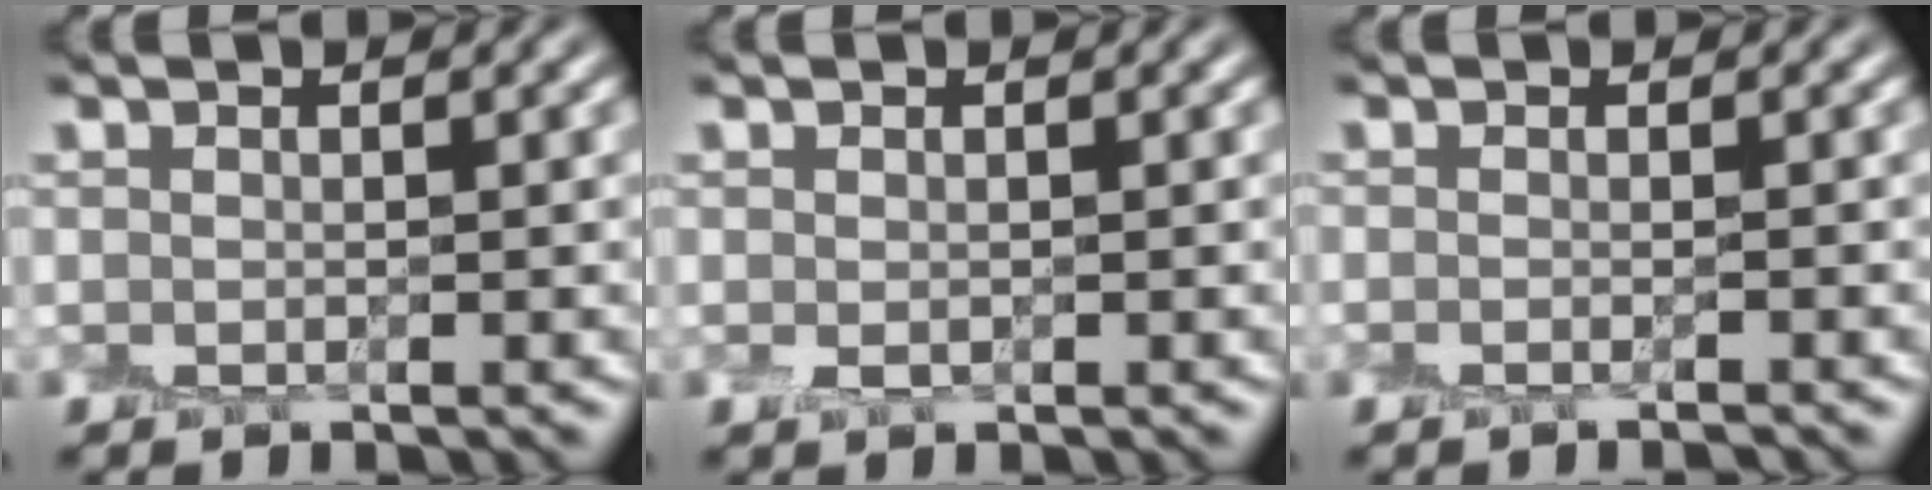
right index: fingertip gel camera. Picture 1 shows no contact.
{"total": 0.8, "force": [-0.2, 0.6, 0.6], "torque": [-0.013, -0.002, -0.001]}
{"total": 1.1, "force": [-0.8, 0.1, 0.7], "torque": [-0.015, -0.008, -0.017]}